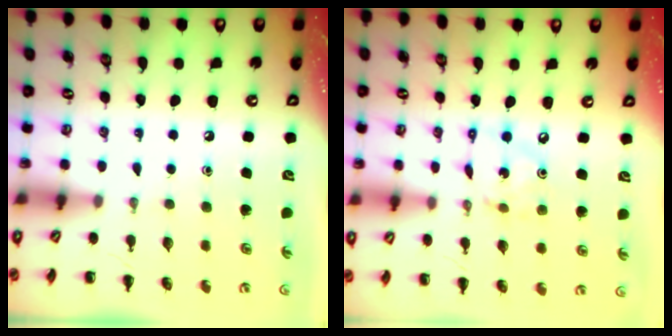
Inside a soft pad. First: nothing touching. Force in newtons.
{"total": 4.0, "press": 4.0, "slide": 0.5}